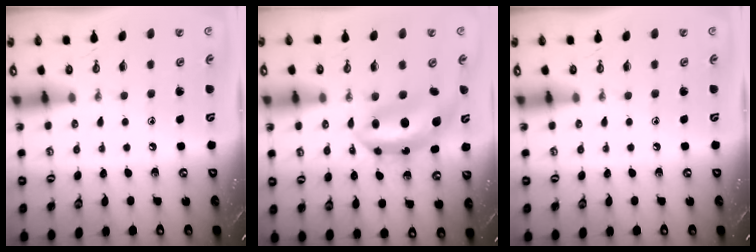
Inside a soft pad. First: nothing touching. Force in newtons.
{"total": 8.3, "press": 8.3, "slide": 0.2}
{"total": 0.0}